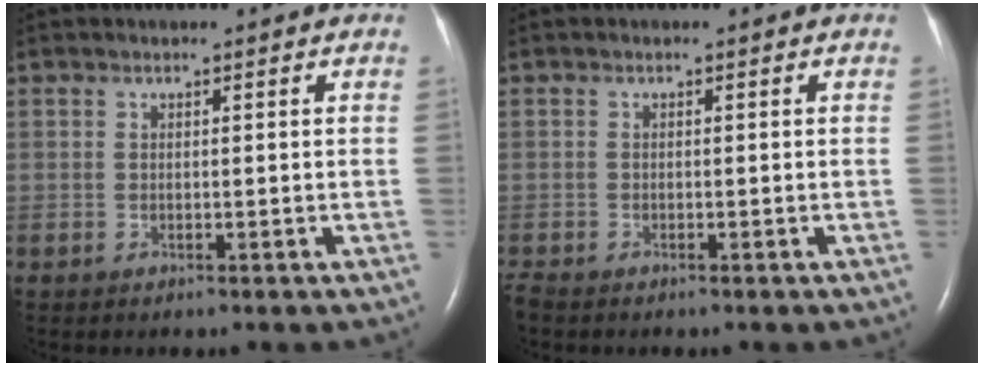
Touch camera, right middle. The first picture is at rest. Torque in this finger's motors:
{"motor_torque": [0.02, -0.03, 0.02, 0.01]}